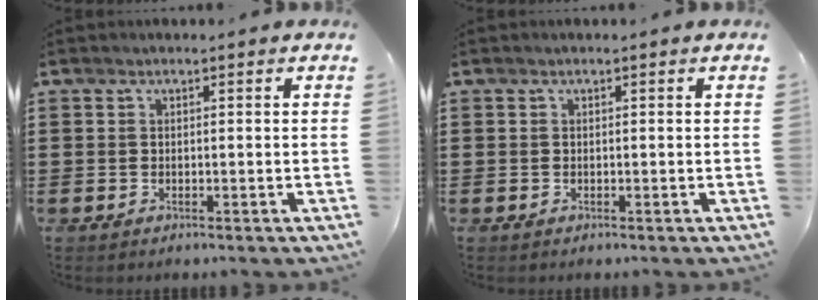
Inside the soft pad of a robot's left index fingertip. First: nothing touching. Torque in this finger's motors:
{"motor_torque": [0.00, 0.00, 0.00, -0.01]}